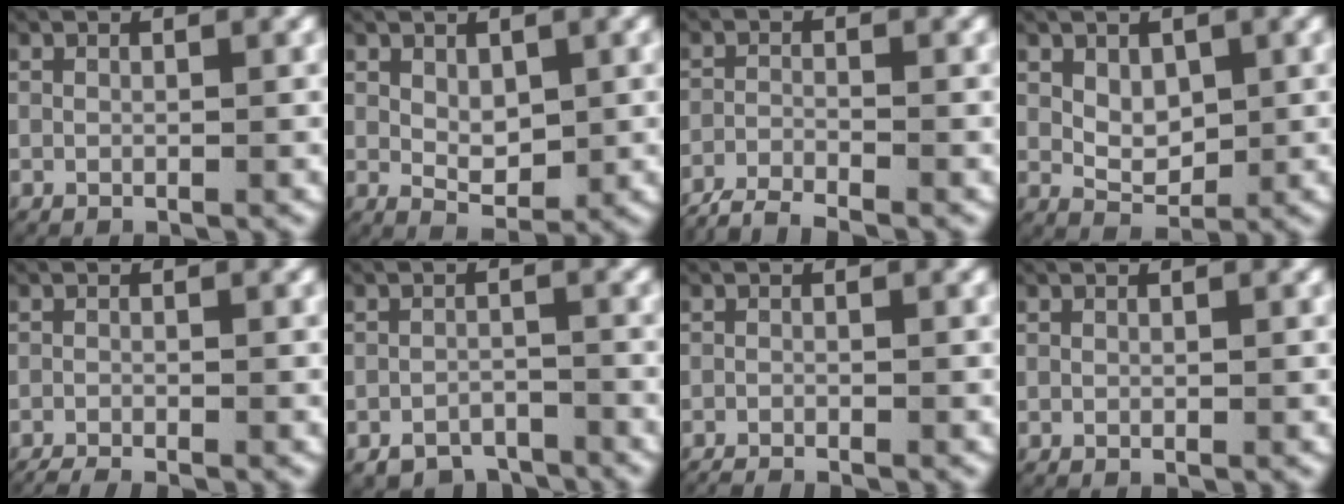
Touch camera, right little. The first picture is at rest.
{"total": 2.7, "force": [0.5, 1.6, 2.1], "torque": [-0.042, -0.022, 0.020]}
{"total": 5.6, "force": [-5.2, 1.7, 1.5], "torque": [-0.033, -0.022, -0.077]}
{"total": 3.2, "force": [0.7, 2.3, 2.1], "torque": [-0.044, -0.018, 0.023]}
{"total": 3.2, "force": [-3.0, 0.8, 0.7], "torque": [-0.018, -0.013, -0.044]}
{"total": 4.5, "force": [-4.1, 1.8, 0.5], "torque": [0.007, -0.012, -0.069]}
{"total": 2.5, "force": [-2.5, 0.6, 0.3], "torque": [-0.010, -0.012, -0.036]}
{"total": 0.0}